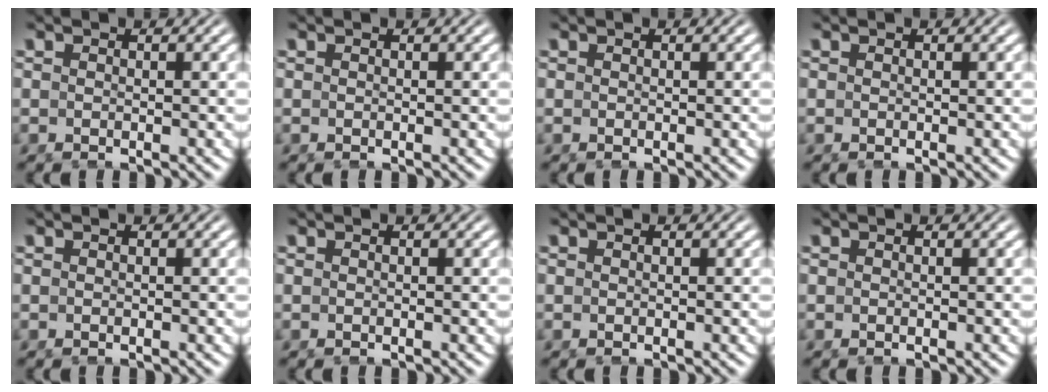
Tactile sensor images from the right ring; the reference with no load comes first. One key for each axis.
{"total": 0.0}
{"total": 0.0}
{"total": 0.0}
{"total": 0.0}
{"total": 0.0}
{"total": 0.0}
{"total": 0.0}